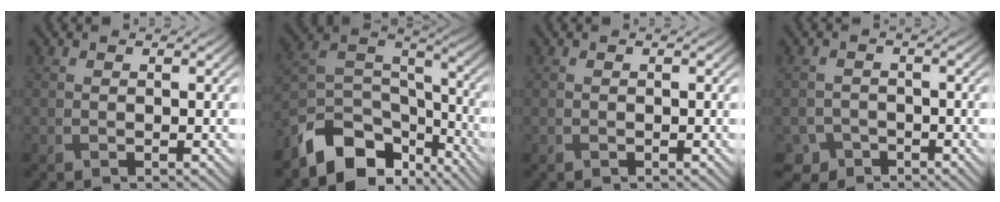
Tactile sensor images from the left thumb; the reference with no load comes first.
{"total": 11.2, "force": [-7.9, 5.9, 5.4], "torque": [-0.109, -0.010, -0.149]}
{"total": 0.0}
{"total": 2.7, "force": [-2.1, 1.7, 0.4], "torque": [-0.004, -0.002, -0.042]}